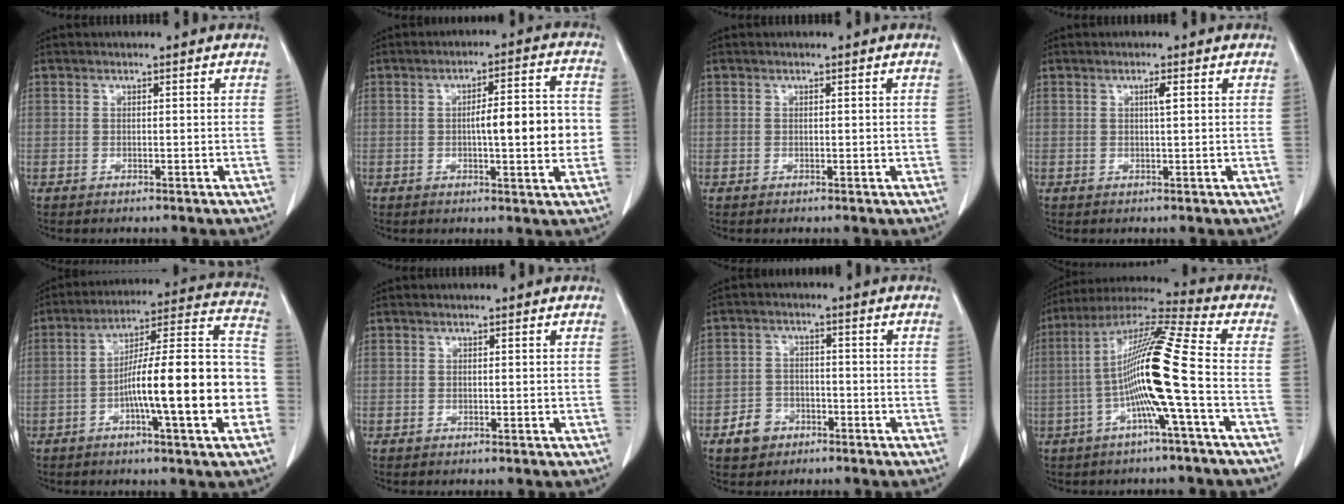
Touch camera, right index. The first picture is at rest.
{"total": 9.6, "force": [-0.7, 1.8, 9.5], "torque": [-0.132, 0.020, -0.008]}
{"total": 0.5, "force": [0.0, 0.3, 0.5], "torque": [-0.006, 0.001, 0.002]}
{"total": 1.2, "force": [0.4, -0.1, 1.2], "torque": [-0.021, 0.001, 0.006]}
{"total": 19.6, "force": [-4.8, 1.7, 18.9], "torque": [-0.247, 0.027, -0.070]}
{"total": 0.0}
{"total": 4.6, "force": [-2.7, 3.5, 1.2], "torque": [-0.020, 0.011, -0.041]}
{"total": 14.3, "force": [-2.6, -1.3, 14.0], "torque": [-0.259, 0.013, -0.062]}